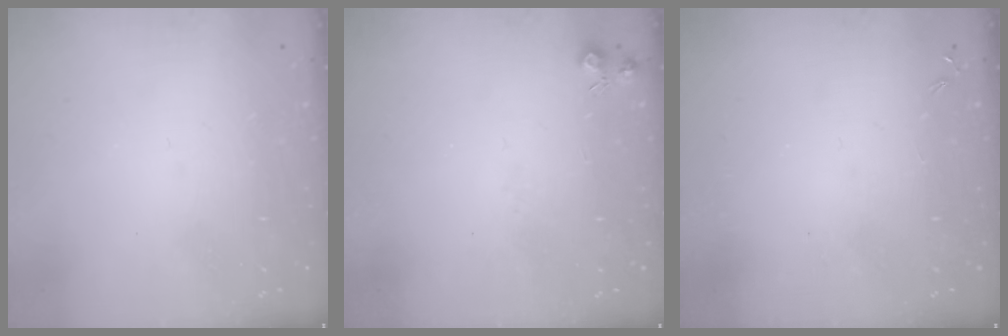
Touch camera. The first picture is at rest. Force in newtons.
{"total": 3.7, "press": 3.6, "slide": 0.6}
{"total": 0.0}